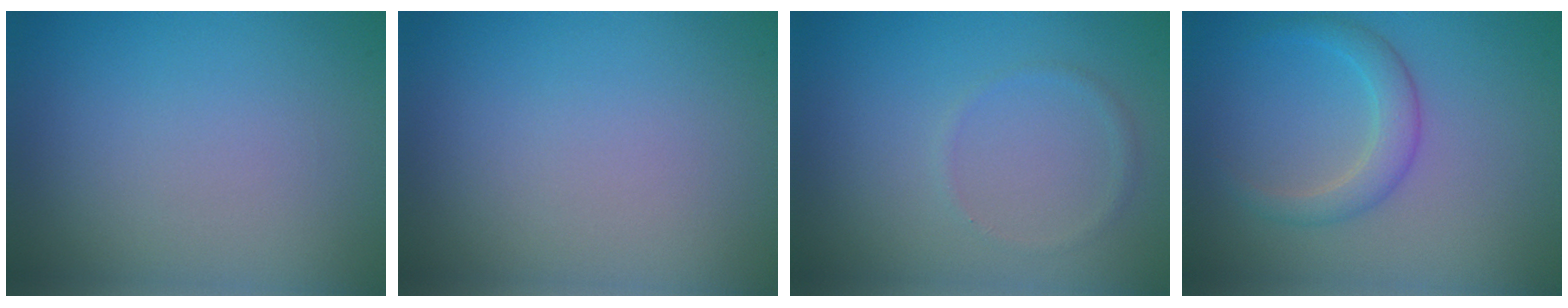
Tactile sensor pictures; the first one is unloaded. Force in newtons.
{"total": 0.0}
{"total": 0.8, "press": 0.8, "slide": 0.2}
{"total": 2.5, "press": 2.5, "slide": 0.1}